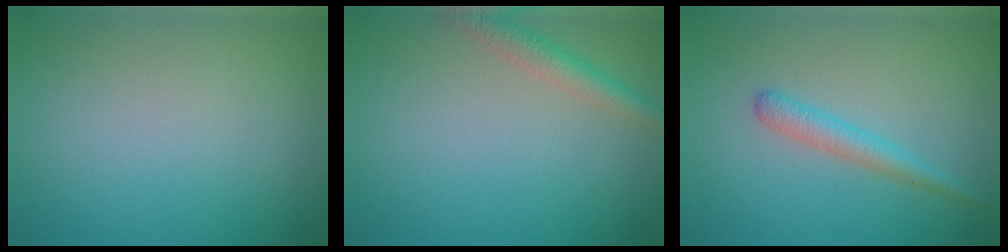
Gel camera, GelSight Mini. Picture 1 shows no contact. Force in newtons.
{"total": 2.6, "press": 2.6, "slide": 0.1}
{"total": 2.1, "press": 2.1, "slide": 0.1}